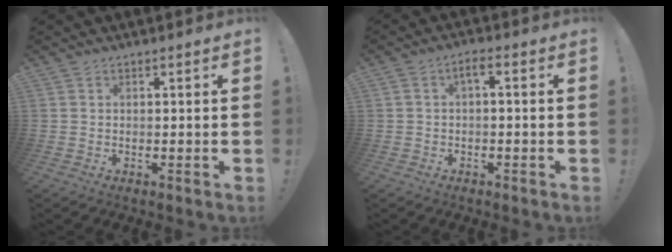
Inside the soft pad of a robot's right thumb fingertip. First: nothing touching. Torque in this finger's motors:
{"motor_torque": [0.24, 0.00, 0.02, -0.05, 0.03]}